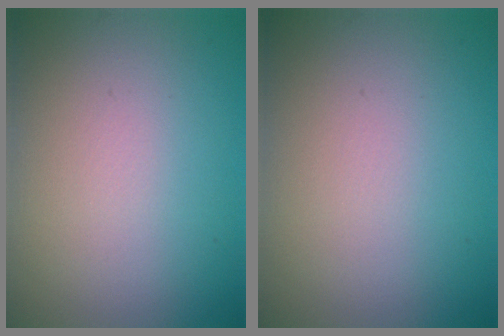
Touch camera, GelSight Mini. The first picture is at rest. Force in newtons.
{"total": 0.0}